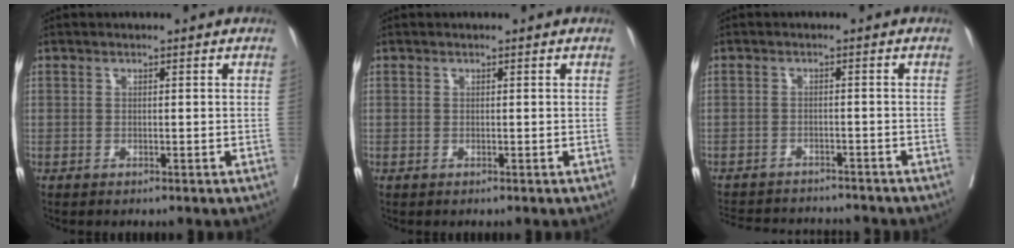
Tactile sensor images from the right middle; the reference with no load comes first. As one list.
[{"total": 0.0}, {"total": 12.0, "force": [-11.3, 2.7, 3.3], "torque": [-0.066, 0.005, -0.150]}]